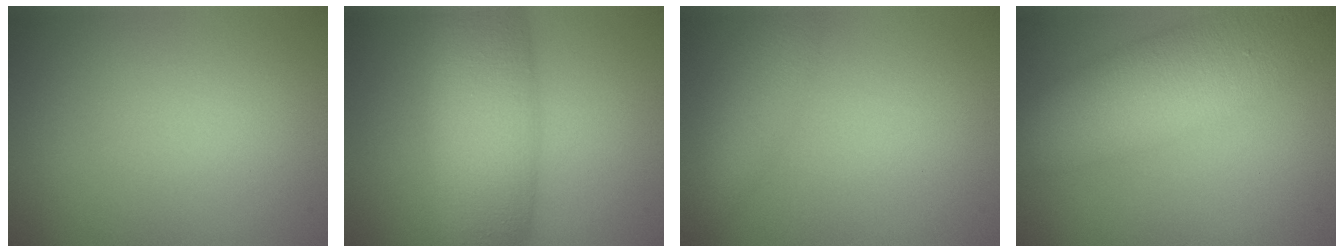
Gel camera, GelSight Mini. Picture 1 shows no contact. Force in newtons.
{"total": 8.2, "press": 8.2, "slide": 0.0}
{"total": 2.5, "press": 2.5, "slide": 0.1}
{"total": 10.8, "press": 10.8, "slide": 0.7}